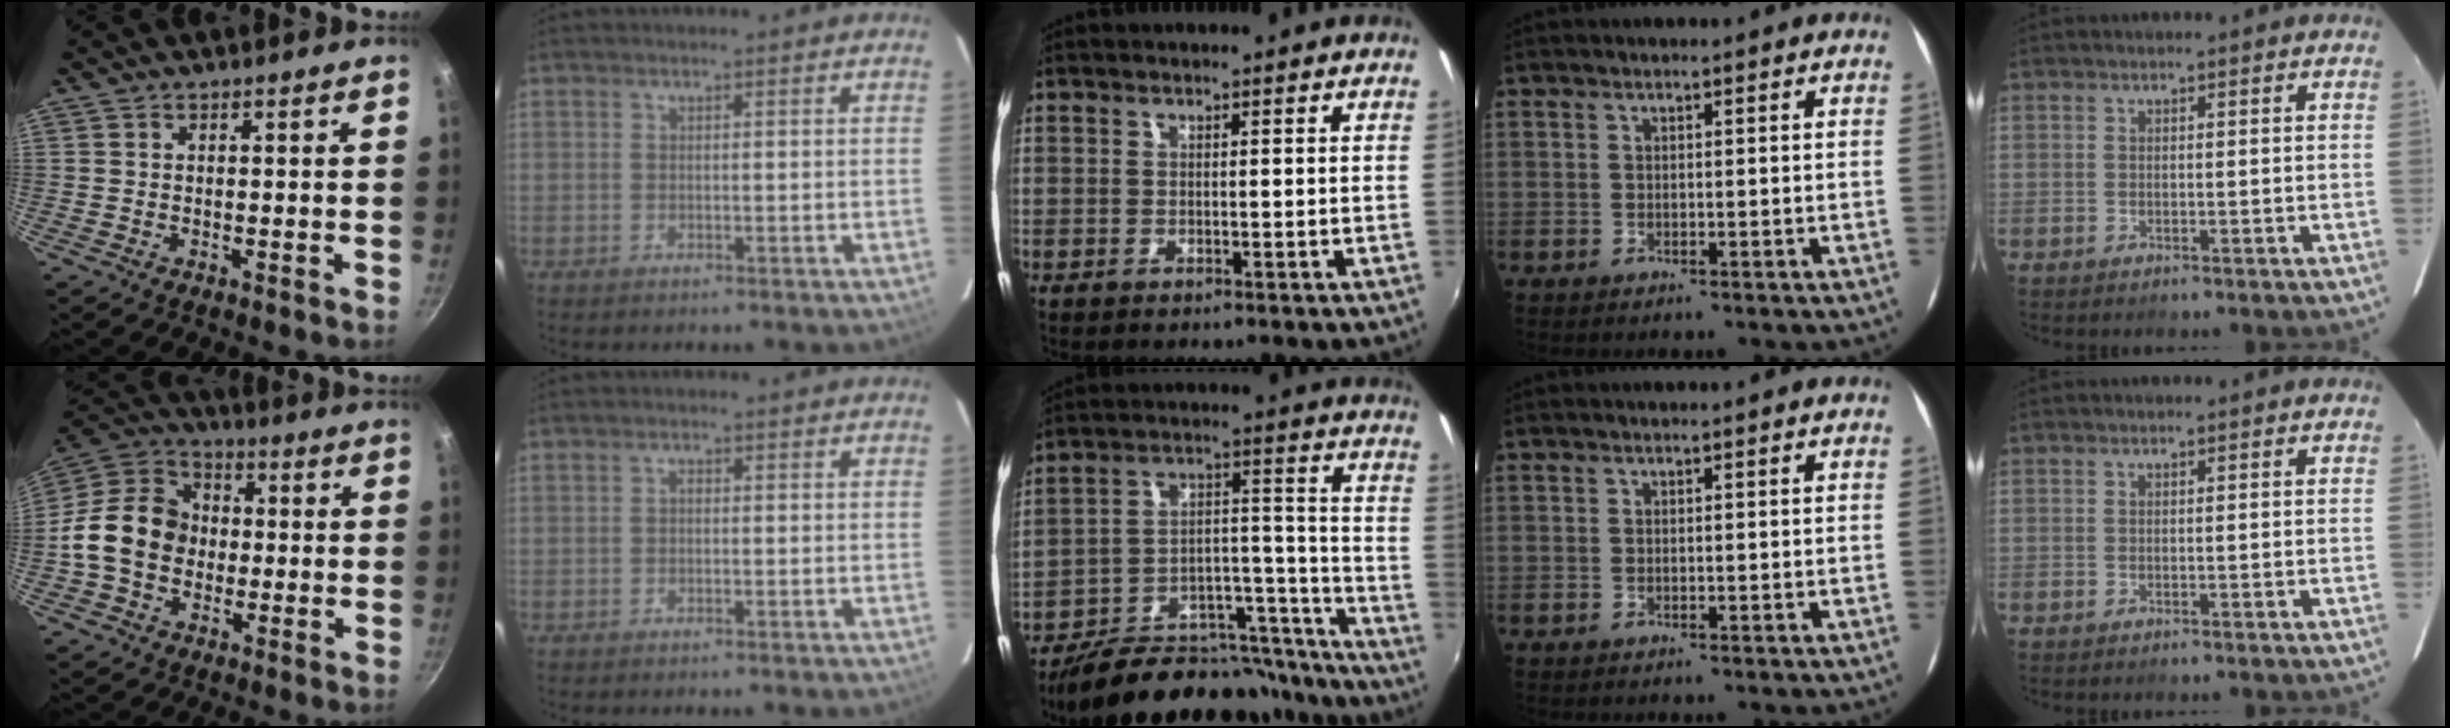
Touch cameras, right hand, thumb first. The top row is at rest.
{"thumb": {"total": 14.2, "force": [-1.7, 11.4, 8.3], "torque": [-0.113, 0.034, -0.052]}, "index": {"total": 0.6, "force": [-0.1, 0.5, 0.4], "torque": [-0.006, 0.004, -0.004]}, "middle": {"total": 25.1, "force": [-21.1, 9.0, 10.0], "torque": [-0.148, 0.049, -0.287]}}